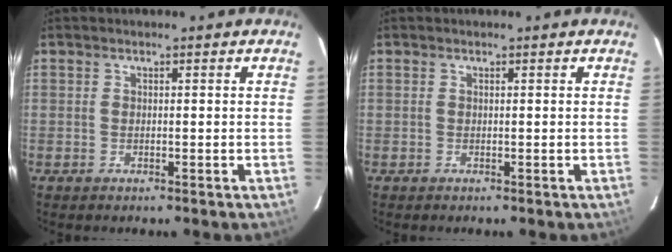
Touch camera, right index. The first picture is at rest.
{"total": 0.0}